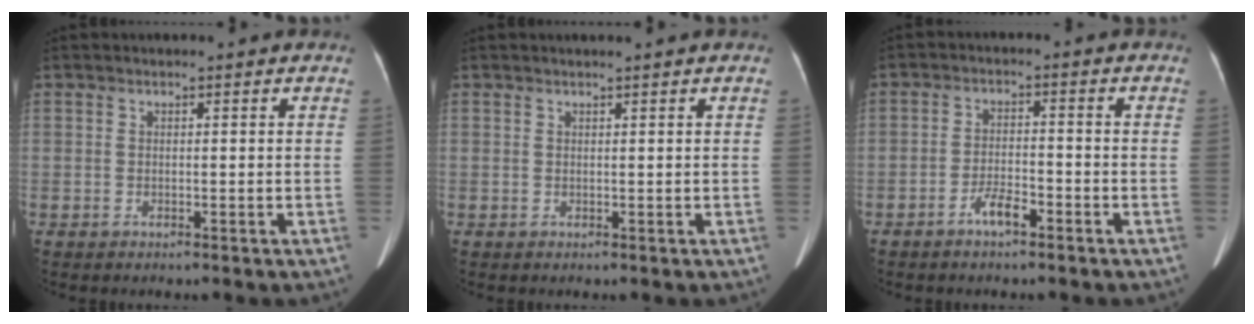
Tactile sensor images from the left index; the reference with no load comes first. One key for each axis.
{"total": 1.0, "fx": 0.9, "fy": -0.3, "fz": 0.5, "tx": -0.010, "ty": 0.006, "tz": 0.020}
{"total": 3.6, "fx": -2.6, "fy": 0.9, "fz": 2.3, "tx": -0.046, "ty": 0.001, "tz": -0.051}